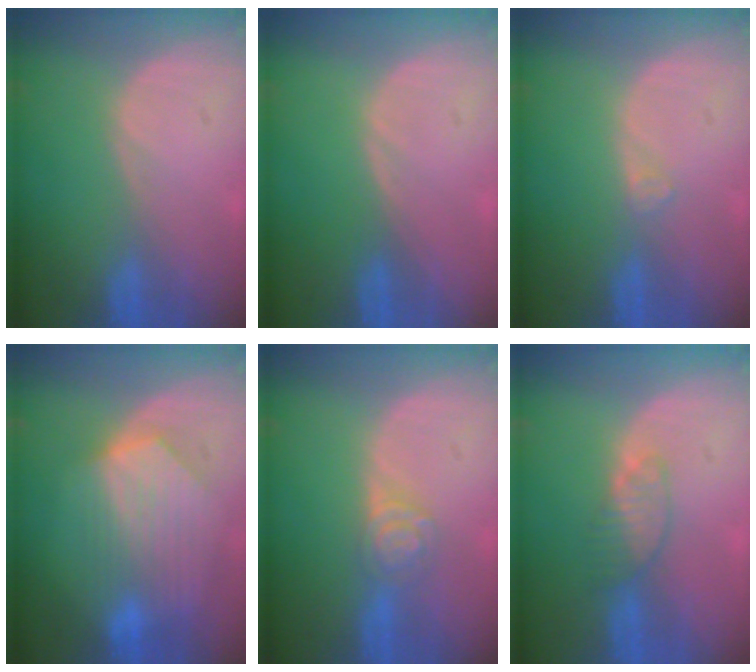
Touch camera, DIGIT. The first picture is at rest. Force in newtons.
{"total": 0.0}
{"total": 1.1, "press": 1.0, "slide": 0.2}
{"total": 8.6, "press": 7.8, "slide": 3.5}
{"total": 4.3, "press": 3.9, "slide": 1.9}
{"total": 3.4, "press": 3.4, "slide": 0.3}